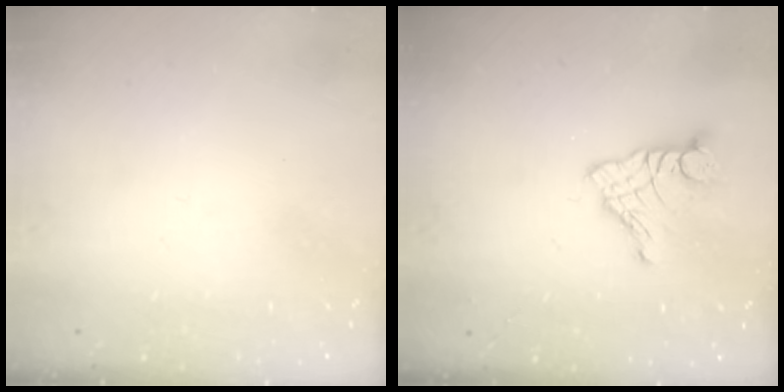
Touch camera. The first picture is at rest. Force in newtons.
{"total": 9.2, "press": 9.2, "slide": 0.5}